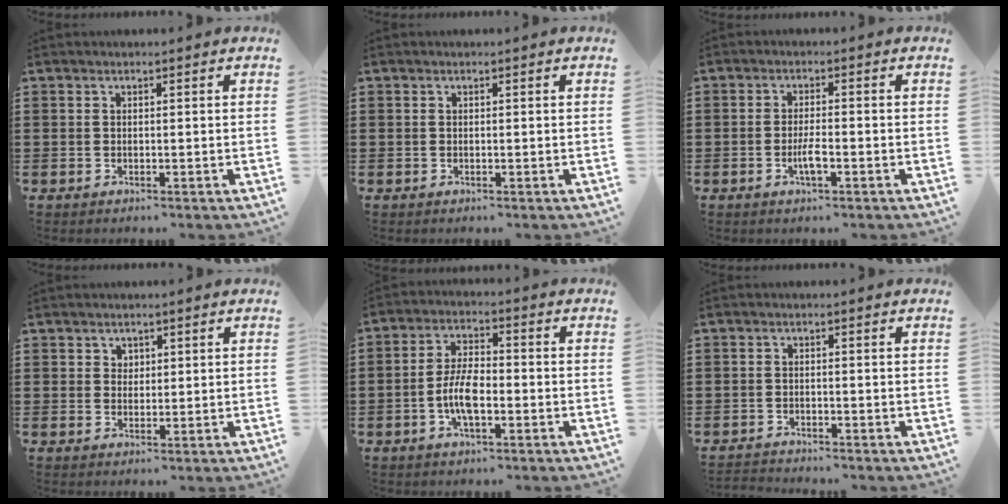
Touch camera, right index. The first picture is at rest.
{"total": 0.0}
{"total": 3.3, "force": [-1.2, 0.7, 3.0], "torque": [-0.067, -0.006, -0.026]}
{"total": 1.5, "force": [1.0, 1.2, 0.0], "torque": [-0.004, 0.006, 0.019]}
{"total": 6.5, "force": [-1.8, 2.6, 5.7], "torque": [-0.133, -0.005, -0.042]}
{"total": 1.2, "force": [-1.2, 0.1, -0.2], "torque": [-0.001, 0.003, -0.027]}